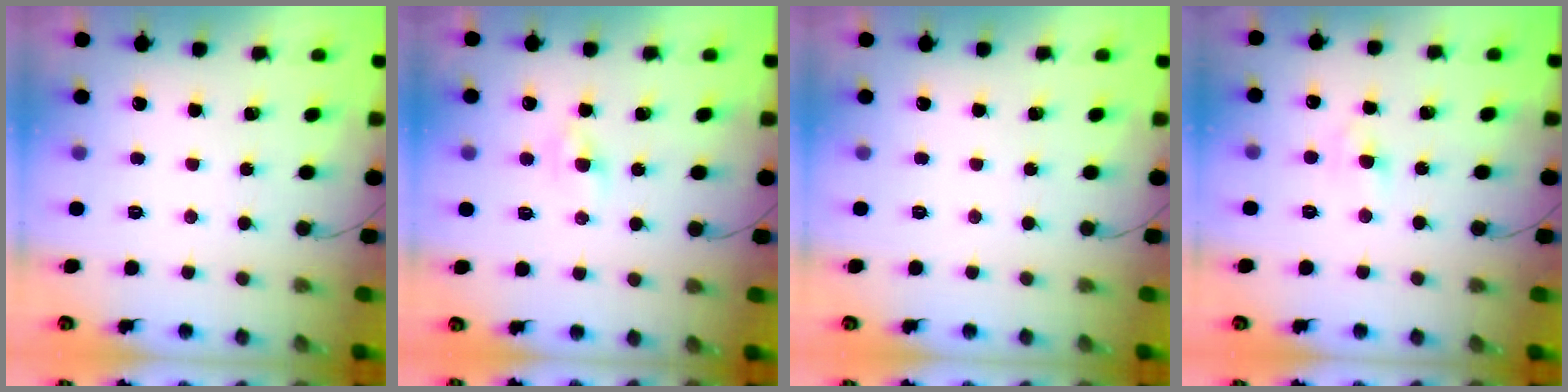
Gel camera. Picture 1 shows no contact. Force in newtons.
{"total": 1.8, "press": 1.7, "slide": 0.7}
{"total": 0.0}
{"total": 2.5, "press": 2.3, "slide": 0.9}